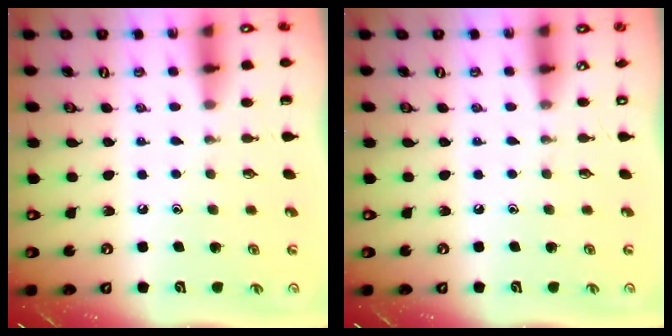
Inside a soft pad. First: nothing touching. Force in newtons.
{"total": 0.0}